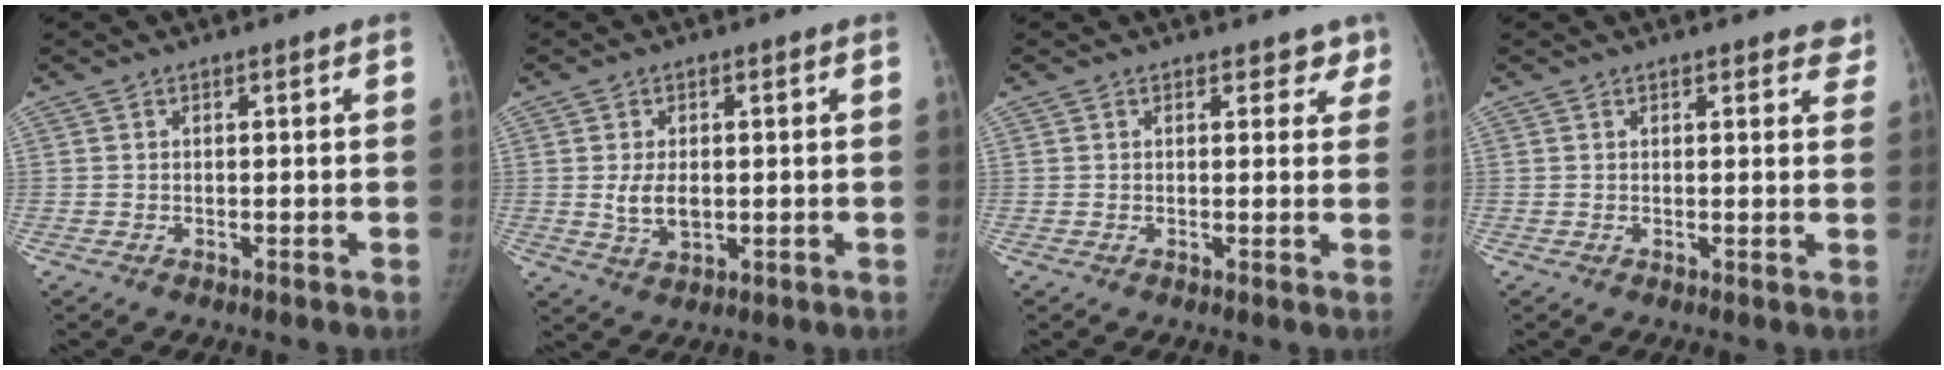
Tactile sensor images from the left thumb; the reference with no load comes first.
{"total": 5.0, "force": [-0.1, 3.0, 4.1], "torque": [-0.069, -0.004, 0.003]}
{"total": 3.0, "force": [2.3, 1.8, 0.7], "torque": [0.030, -0.009, 0.017]}
{"total": 3.6, "force": [3.0, 1.6, 1.1], "torque": [0.026, -0.011, 0.021]}